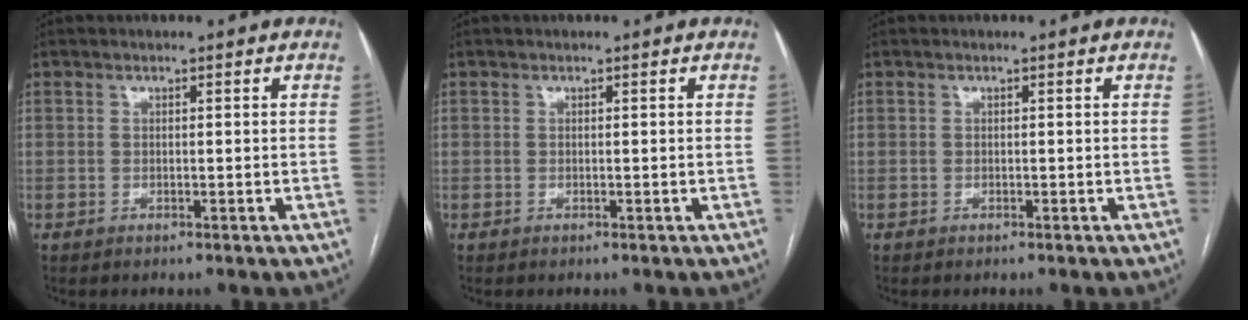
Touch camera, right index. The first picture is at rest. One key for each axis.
{"total": 0.0}
{"total": 0.0}